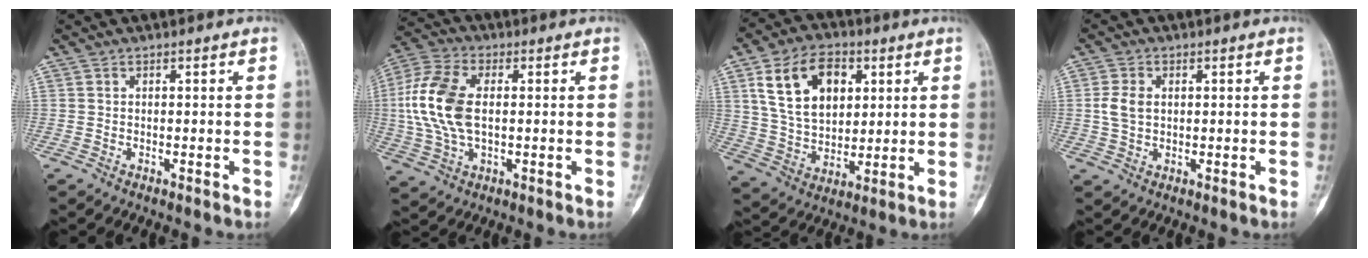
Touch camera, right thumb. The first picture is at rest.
{"total": 14.1, "force": [0.7, 8.2, 11.5], "torque": [-0.250, 0.014, 0.013]}
{"total": 15.6, "force": [5.5, 10.3, 10.4], "torque": [-0.154, -0.010, 0.105]}
{"total": 4.2, "force": [0.5, 2.8, 3.0], "torque": [-0.064, 0.003, 0.010]}